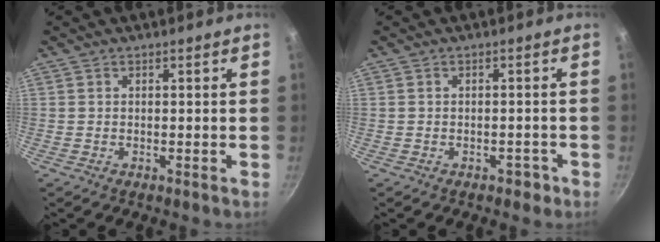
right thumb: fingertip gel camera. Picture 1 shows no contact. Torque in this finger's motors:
{"motor_torque": [-0.25, 0.14, -0.25, 0.09, 0.03]}